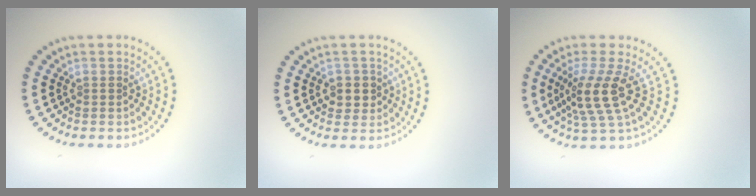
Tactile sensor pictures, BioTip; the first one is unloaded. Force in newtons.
{"total": 2.1, "press": 1.9, "slide": 0.9}
{"total": 4.1, "press": 3.0, "slide": 2.7}